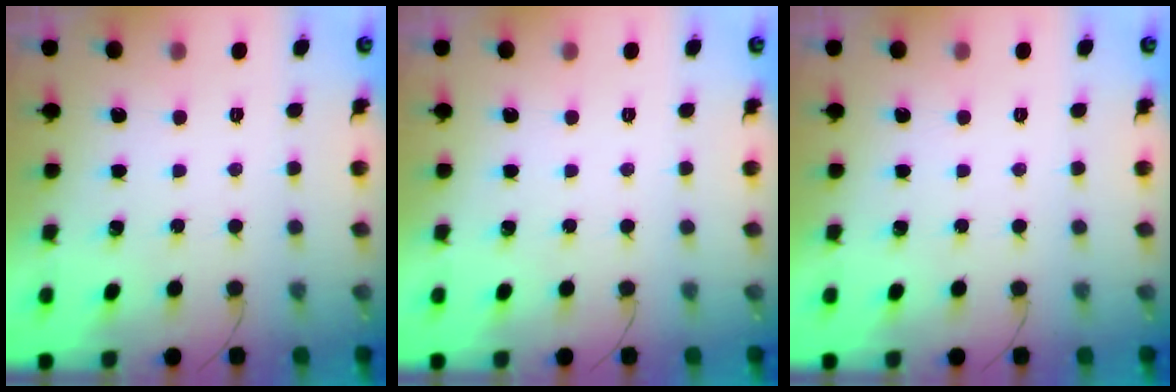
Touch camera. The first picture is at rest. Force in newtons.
{"total": 0.0}
{"total": 0.0}